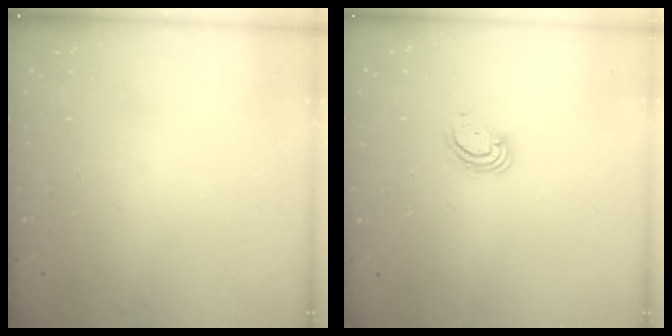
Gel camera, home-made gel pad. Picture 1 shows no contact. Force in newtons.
{"total": 3.7, "press": 3.7, "slide": 0.3}